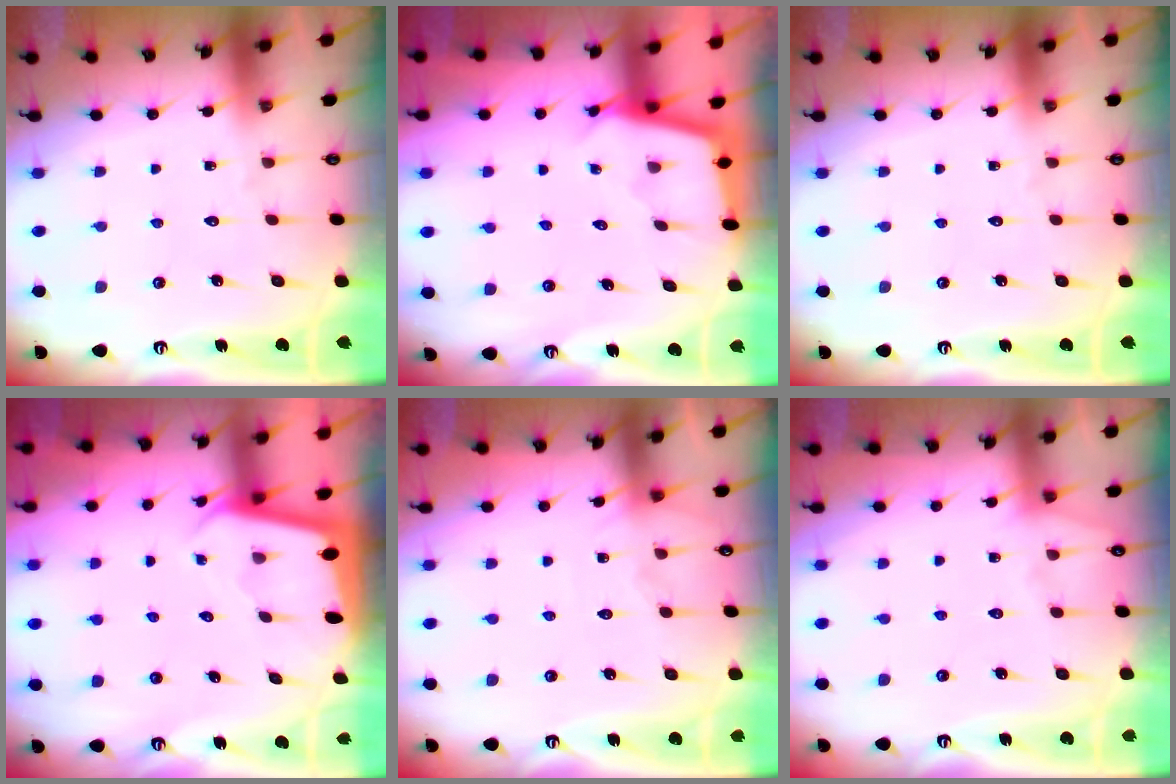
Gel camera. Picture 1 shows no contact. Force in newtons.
{"total": 2.5, "press": 2.5, "slide": 0.2}
{"total": 0.0}
{"total": 1.8, "press": 1.8, "slide": 0.1}
{"total": 5.3, "press": 5.3, "slide": 0.7}
{"total": 4.4, "press": 4.3, "slide": 0.5}